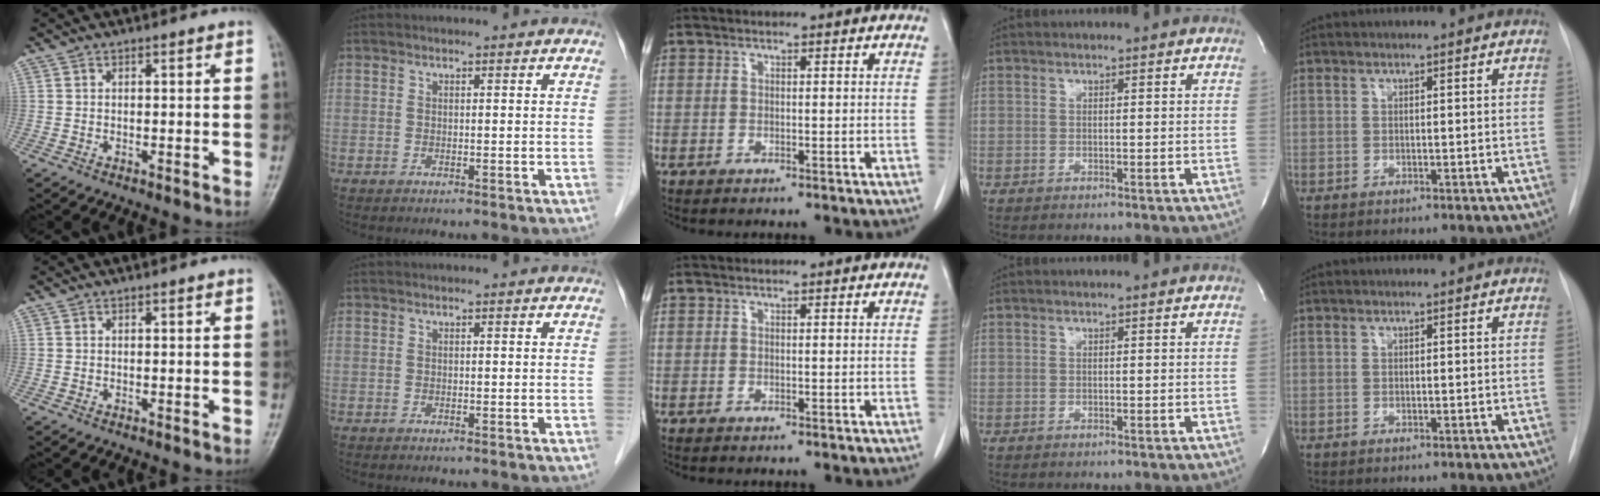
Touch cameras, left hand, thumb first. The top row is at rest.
{}